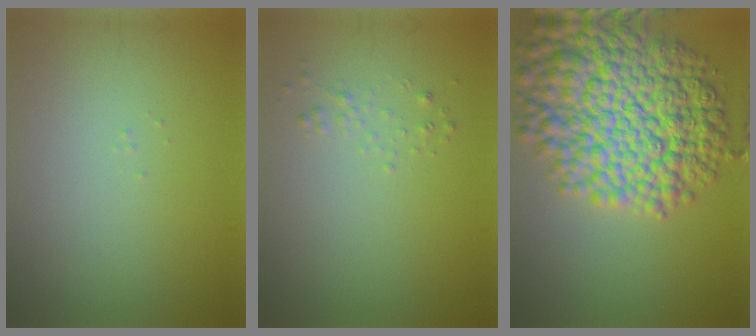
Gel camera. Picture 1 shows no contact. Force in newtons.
{"total": 0.7, "press": 0.7, "slide": 0.1}
{"total": 12.6, "press": 12.6, "slide": 0.3}